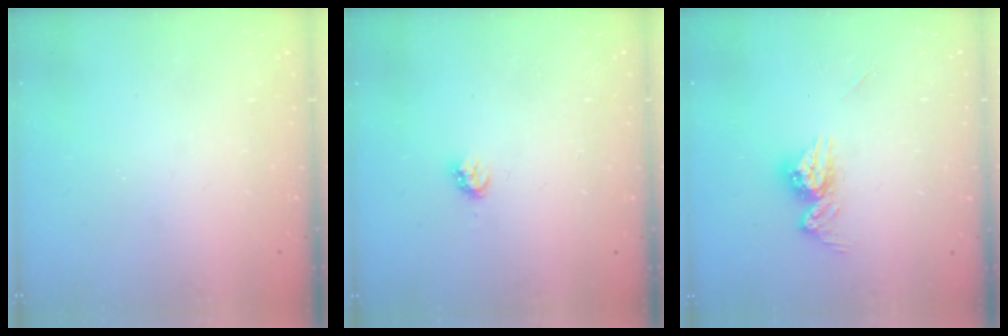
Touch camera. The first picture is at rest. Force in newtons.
{"total": 2.8, "press": 2.8, "slide": 0.2}
{"total": 9.4, "press": 9.4, "slide": 0.8}